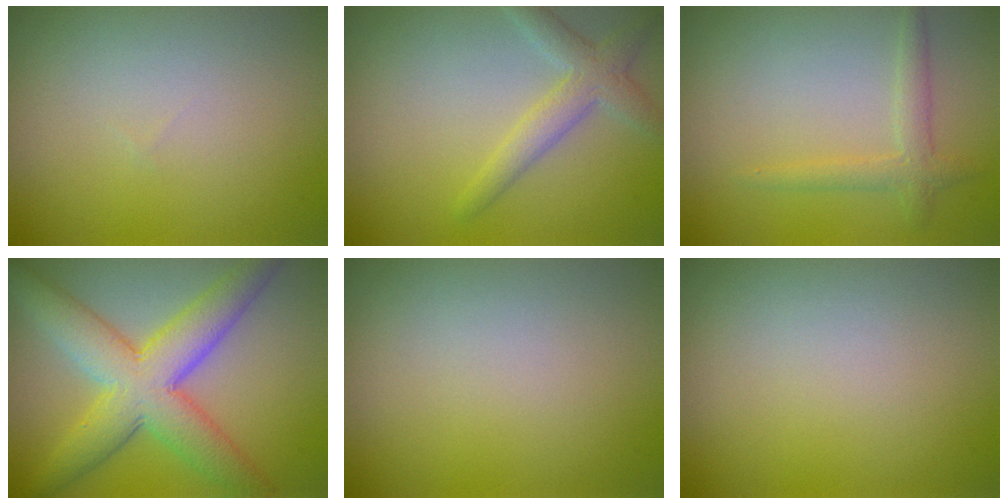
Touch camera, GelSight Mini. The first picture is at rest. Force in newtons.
{"total": 3.0, "press": 3.0, "slide": 0.1}
{"total": 1.9, "press": 1.9, "slide": 0.1}
{"total": 8.2, "press": 8.2, "slide": 0.2}
{"total": 0.0}
{"total": 0.0}